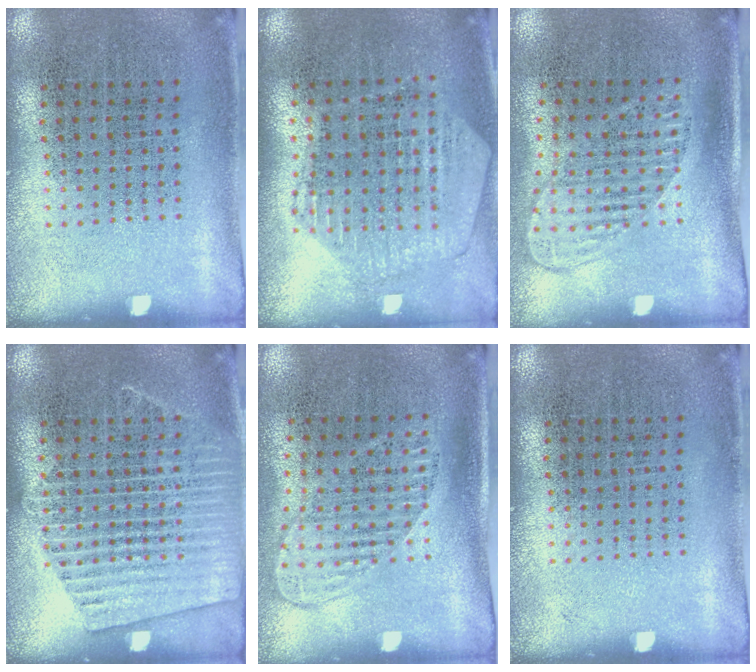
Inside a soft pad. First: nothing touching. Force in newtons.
{"total": 0.8, "press": 0.8, "slide": 0.1}
{"total": 1.4, "press": 1.2, "slide": 0.7}
{"total": 2.6, "press": 2.6, "slide": 0.3}
{"total": 1.4, "press": 1.2, "slide": 0.7}
{"total": 0.0}